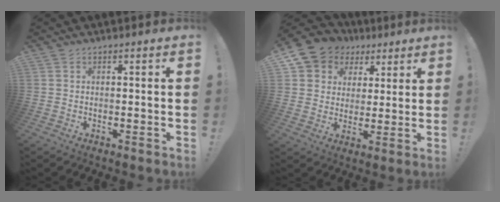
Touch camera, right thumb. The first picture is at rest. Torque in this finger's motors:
{"motor_torque": [-0.73, 1.05, 0.23, -0.11, 0.11]}